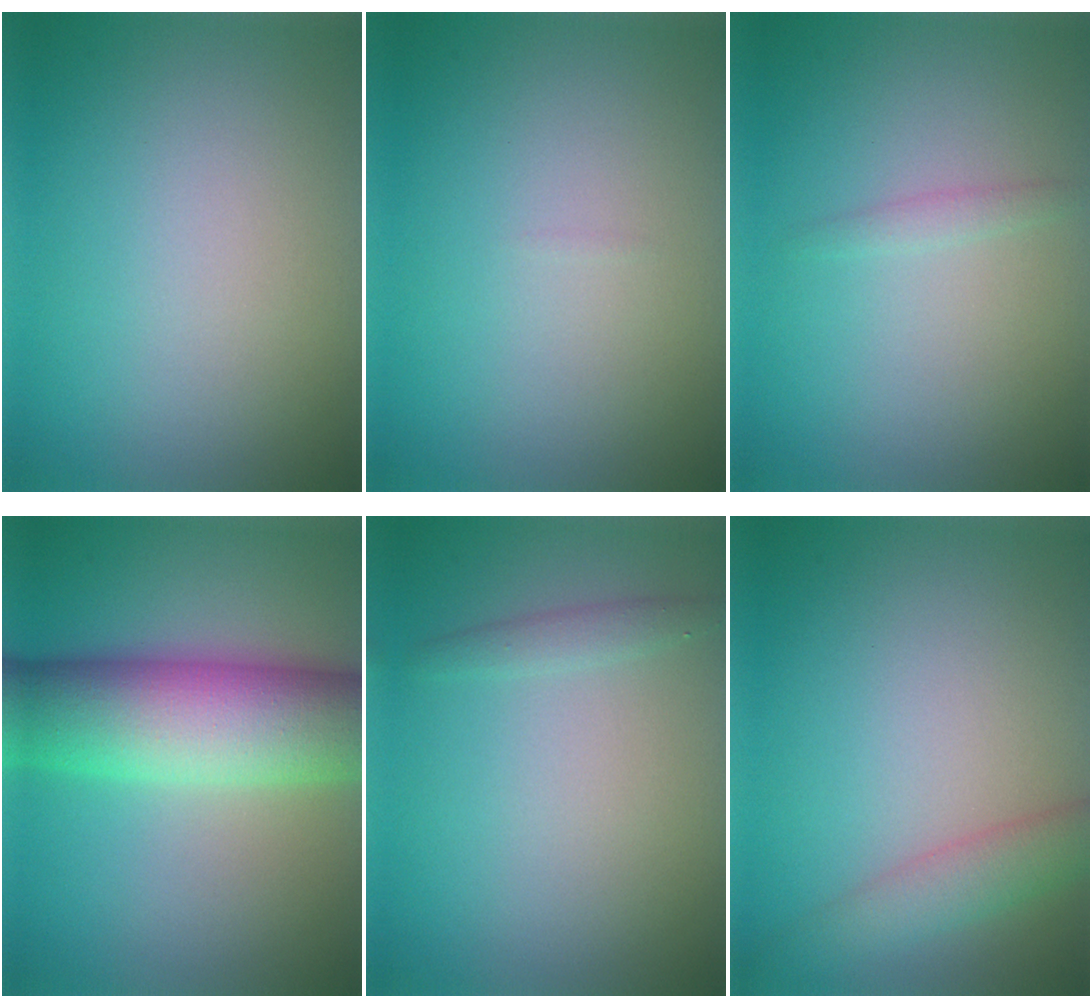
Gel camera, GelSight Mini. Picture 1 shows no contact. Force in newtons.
{"total": 0.0}
{"total": 0.9, "press": 0.9, "slide": 0.0}
{"total": 11.6, "press": 11.6, "slide": 0.5}
{"total": 1.1, "press": 1.1, "slide": 0.0}
{"total": 3.0, "press": 3.0, "slide": 0.1}